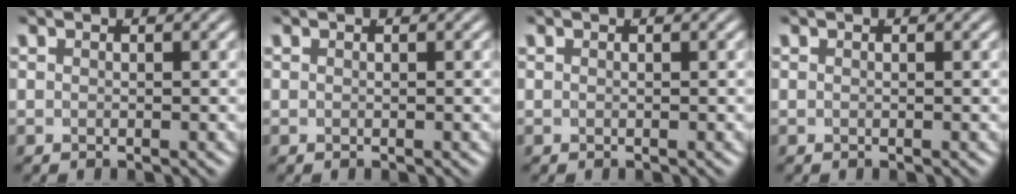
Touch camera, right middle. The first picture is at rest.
{"total": 0.0}
{"total": 0.0}
{"total": 0.0}